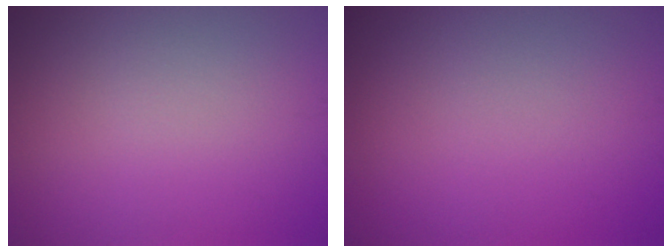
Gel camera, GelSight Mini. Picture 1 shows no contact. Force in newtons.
{"total": 0.0}